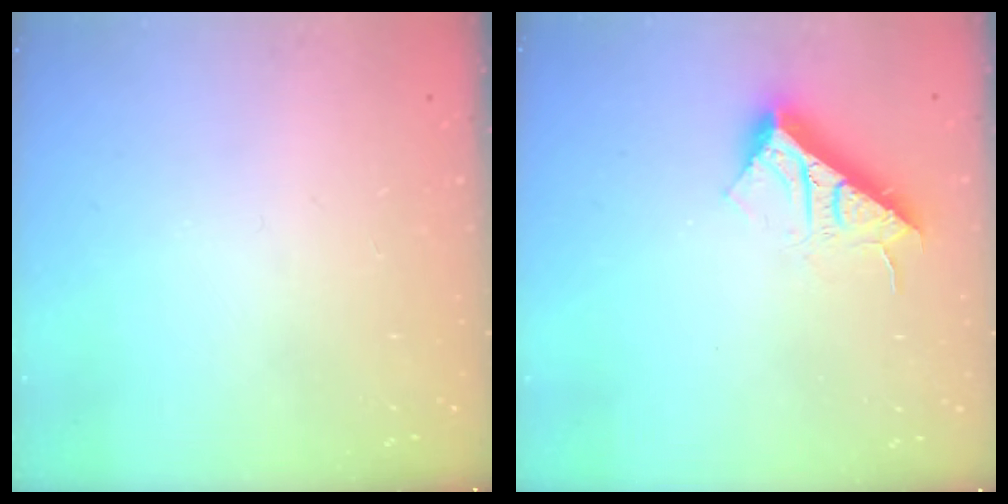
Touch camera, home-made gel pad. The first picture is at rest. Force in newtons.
{"total": 14.2, "press": 14.1, "slide": 0.5}